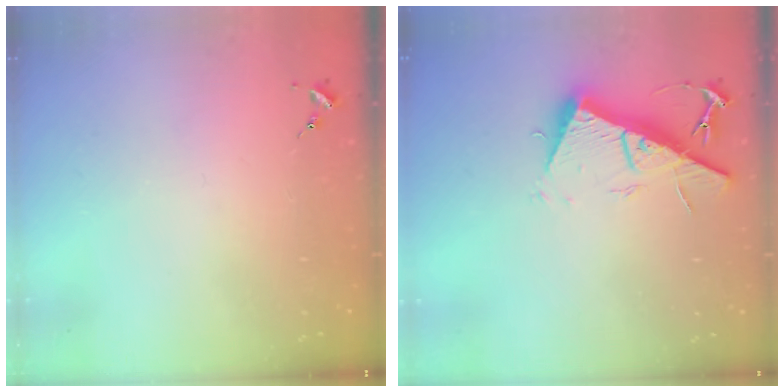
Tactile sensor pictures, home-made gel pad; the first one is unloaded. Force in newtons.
{"total": 14.3, "press": 14.3, "slide": 0.4}